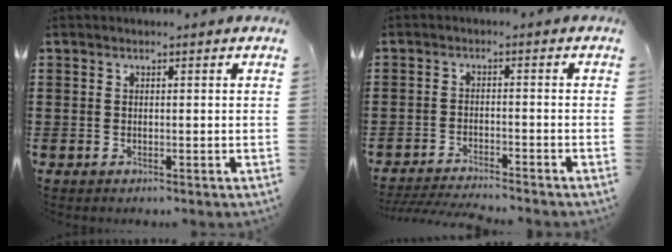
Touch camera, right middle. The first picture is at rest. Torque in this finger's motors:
{"motor_torque": [0.65, -0.26, 0.21, 0.04]}